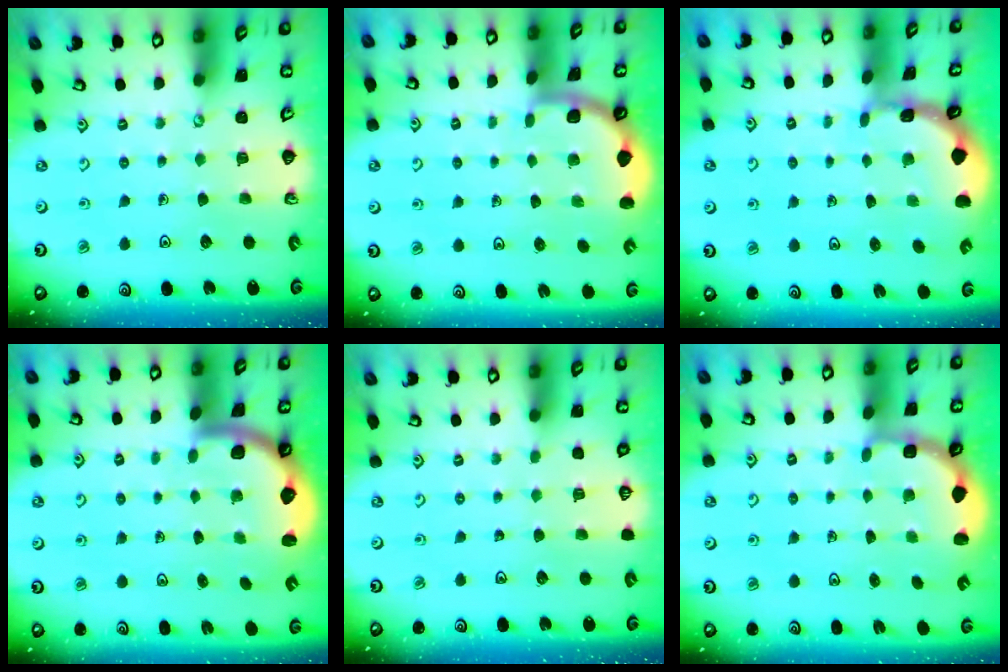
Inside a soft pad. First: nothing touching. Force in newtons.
{"total": 1.8, "press": 1.7, "slide": 0.0}
{"total": 1.0, "press": 1.0, "slide": 0.2}
{"total": 2.3, "press": 2.3, "slide": 0.4}
{"total": 0.0}
{"total": 2.8, "press": 2.4, "slide": 1.4}